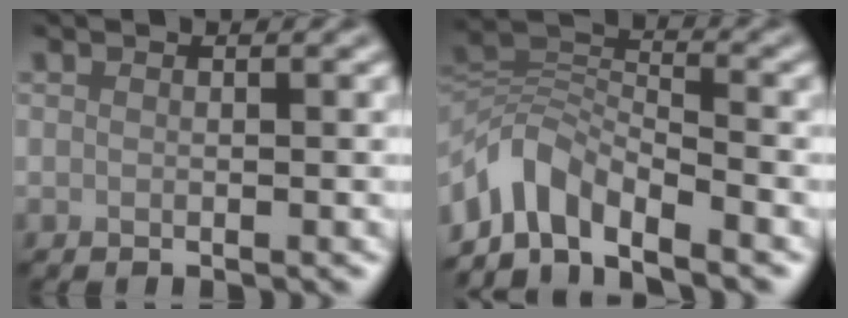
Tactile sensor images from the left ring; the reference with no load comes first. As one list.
[{"total": 5.9, "force": [-4.6, 2.5, 2.8], "torque": [-0.039, 0.002, -0.100]}]